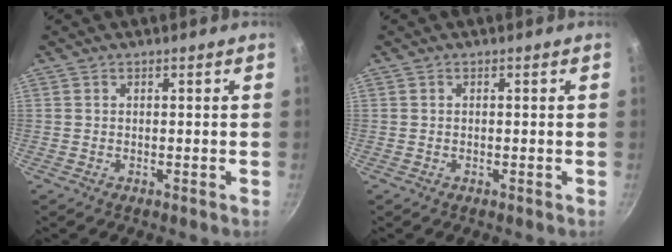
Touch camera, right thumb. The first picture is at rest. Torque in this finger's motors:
{"motor_torque": [-0.30, -0.01, -0.49, 0.41, 0.04]}